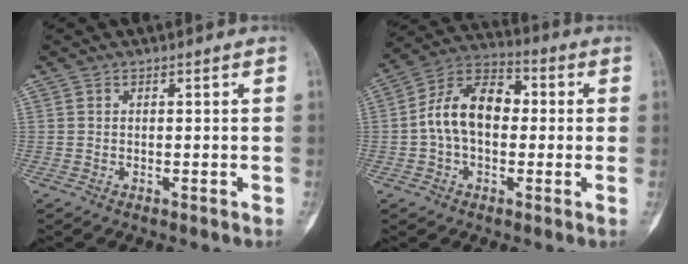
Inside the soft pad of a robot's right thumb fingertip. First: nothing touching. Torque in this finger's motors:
{"motor_torque": [0.22, 0.25, 0.63, -0.59, 0.11]}